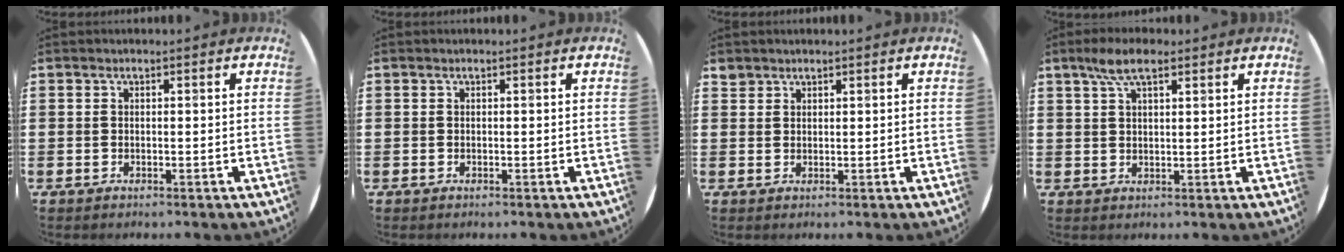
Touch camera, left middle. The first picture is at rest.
{"total": 0.0}
{"total": 1.3, "force": [1.2, 0.5, -0.1], "torque": [-0.001, 0.003, 0.024]}
{"total": 4.9, "force": [3.1, 1.7, 3.4], "torque": [-0.073, 0.007, 0.055]}